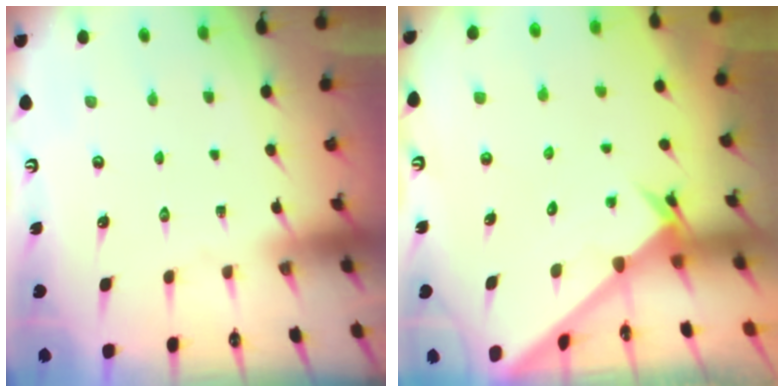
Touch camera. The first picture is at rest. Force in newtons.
{"total": 2.6, "press": 2.6, "slide": 0.2}